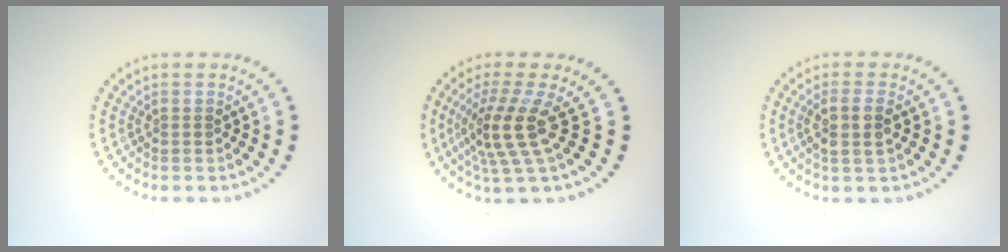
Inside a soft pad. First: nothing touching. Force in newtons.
{"total": 4.2, "press": 3.0, "slide": 2.9}
{"total": 2.5, "press": 2.2, "slide": 1.2}